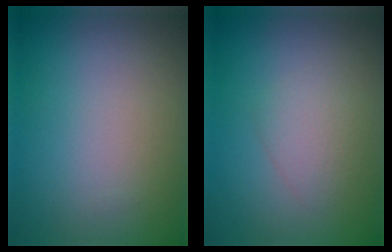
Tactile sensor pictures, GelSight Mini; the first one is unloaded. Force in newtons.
{"total": 2.0, "press": 2.0, "slide": 0.1}